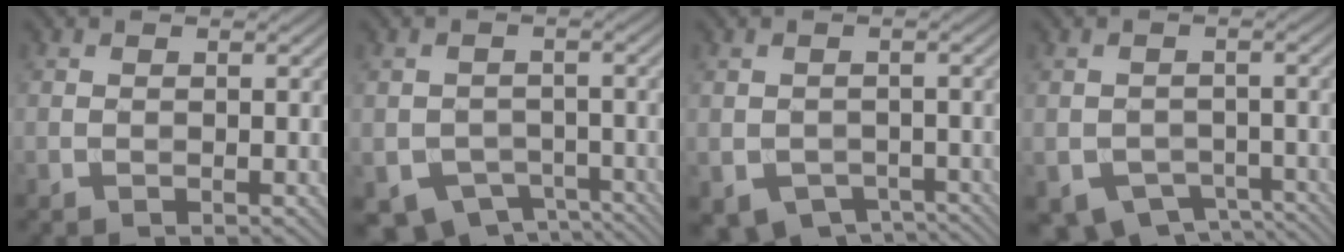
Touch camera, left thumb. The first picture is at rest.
{"total": 6.0, "force": [-3.8, 3.9, 2.4], "torque": [-0.040, -0.020, -0.059]}
{"total": 4.3, "force": [-2.5, 2.9, 1.8], "torque": [-0.033, -0.020, -0.035]}
{"total": 5.6, "force": [-3.6, 3.5, 2.4], "torque": [-0.038, -0.021, -0.053]}